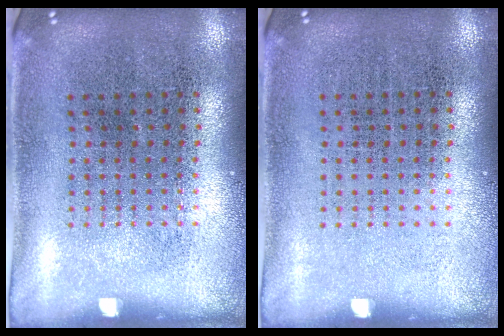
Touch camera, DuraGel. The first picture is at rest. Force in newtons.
{"total": 0.0}